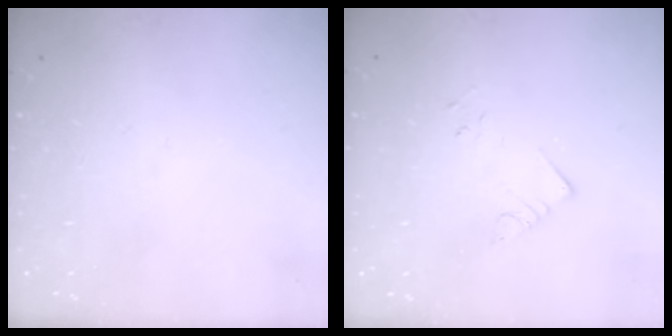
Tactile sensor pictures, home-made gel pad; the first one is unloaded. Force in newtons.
{"total": 3.9, "press": 3.9, "slide": 0.2}